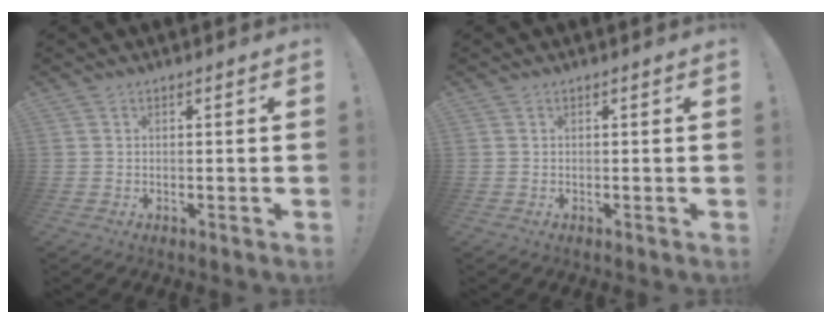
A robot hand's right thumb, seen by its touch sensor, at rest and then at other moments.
{"total": 0.0}